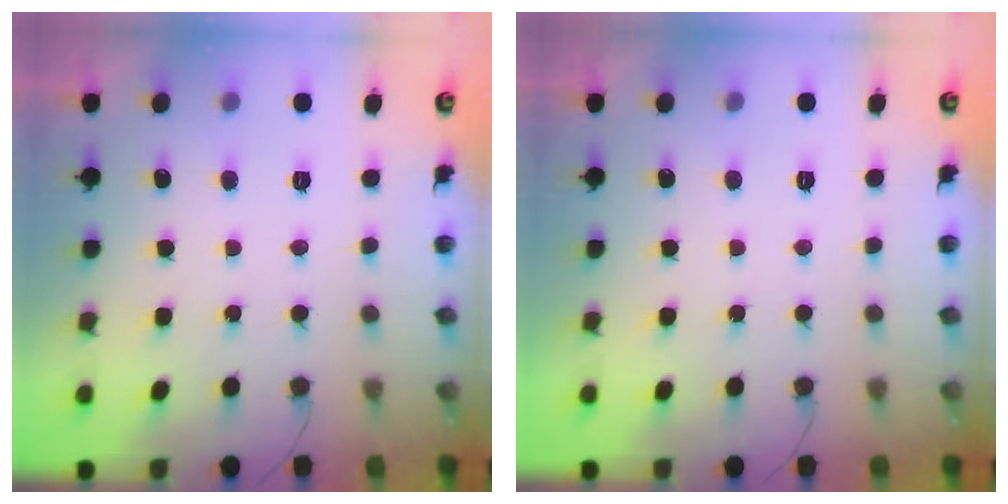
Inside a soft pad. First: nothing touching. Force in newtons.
{"total": 1.7, "press": 1.7, "slide": 0.1}